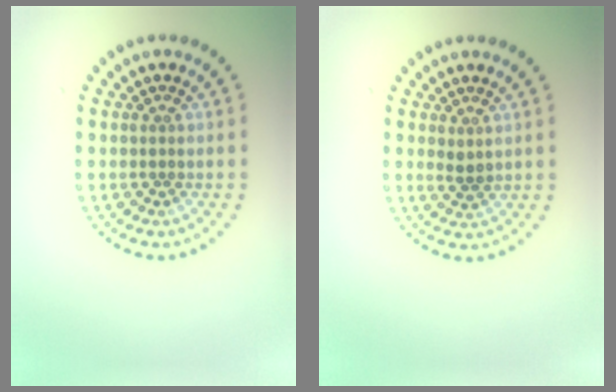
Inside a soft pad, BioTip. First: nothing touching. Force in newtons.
{"total": 1.0, "press": 0.8, "slide": 0.5}